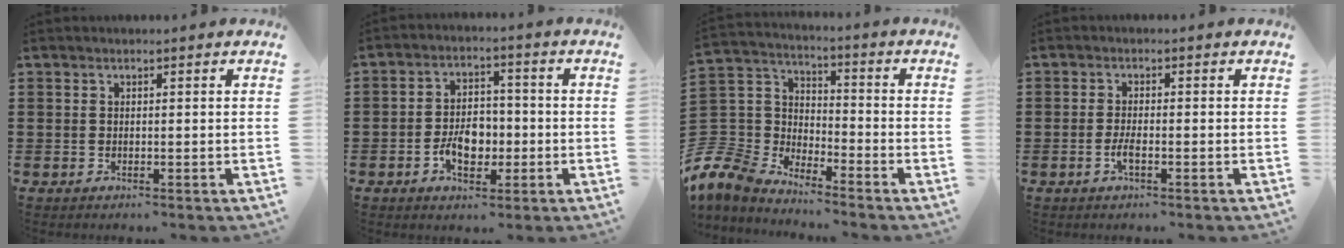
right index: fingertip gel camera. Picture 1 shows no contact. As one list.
[{"total": 6.2, "force": [-1.9, 4.0, 4.3], "torque": [-0.075, -0.001, -0.039]}, {"total": 7.0, "force": [-5.9, 3.7, 0.7], "torque": [-0.074, -0.010, -0.128]}, {"total": 1.7, "force": [-0.6, 0.3, 1.5], "torque": [-0.036, -0.003, -0.013]}]